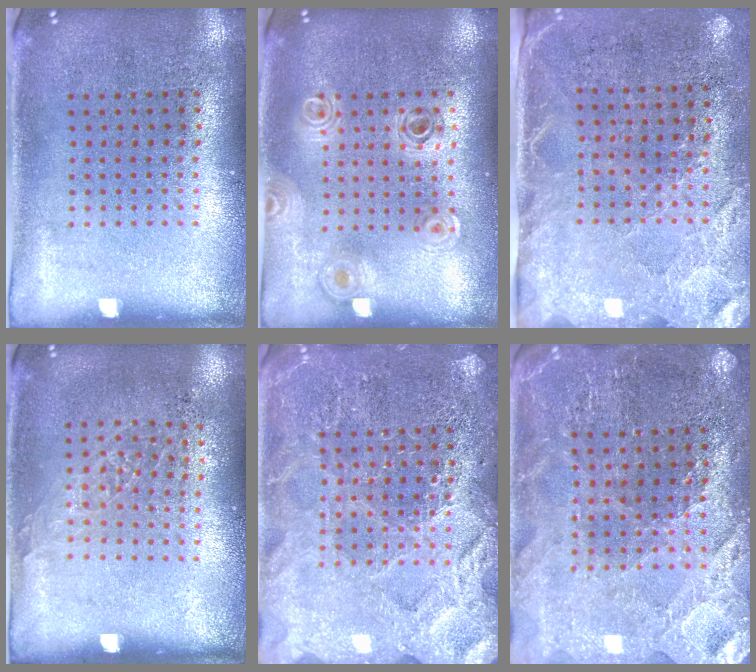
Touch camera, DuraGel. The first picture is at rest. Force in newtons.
{"total": 0.9, "press": 0.9, "slide": 0.1}
{"total": 2.7, "press": 2.3, "slide": 1.3}
{"total": 0.8, "press": 0.8, "slide": 0.3}
{"total": 3.4, "press": 3.4, "slide": 0.4}
{"total": 1.9, "press": 1.9, "slide": 0.3}